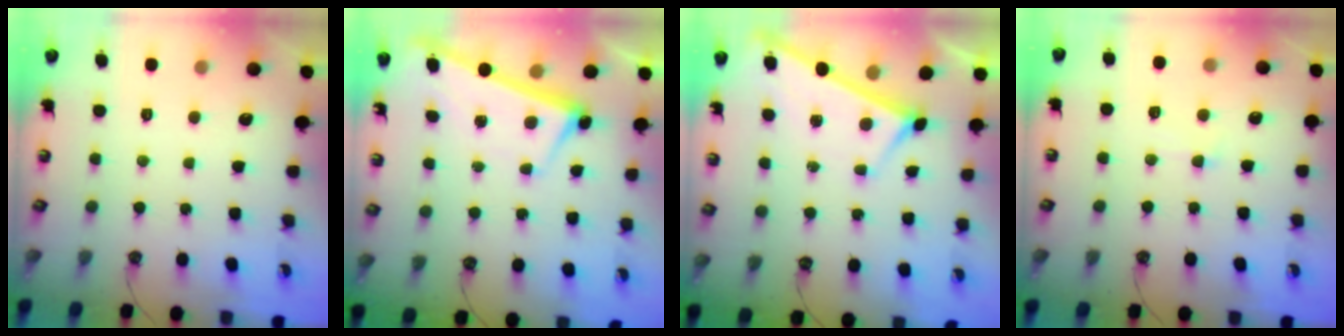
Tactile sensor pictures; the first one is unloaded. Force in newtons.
{"total": 2.7, "press": 2.6, "slide": 0.5}
{"total": 3.0, "press": 3.0, "slide": 0.3}
{"total": 0.7, "press": 0.1, "slide": 0.7}